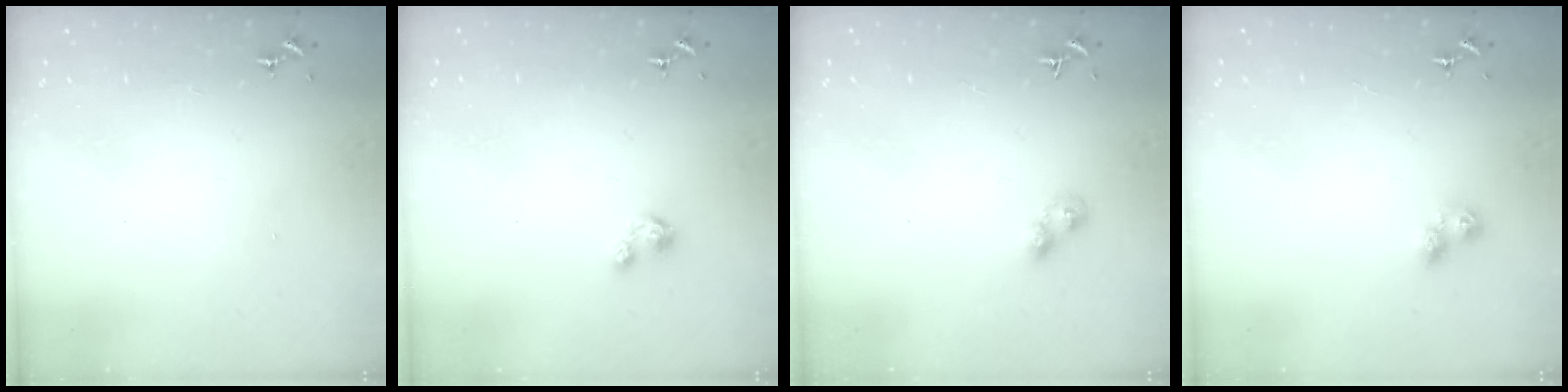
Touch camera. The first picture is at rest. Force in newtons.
{"total": 3.6, "press": 3.5, "slide": 0.4}
{"total": 3.2, "press": 3.2, "slide": 0.3}
{"total": 5.7, "press": 5.7, "slide": 0.5}